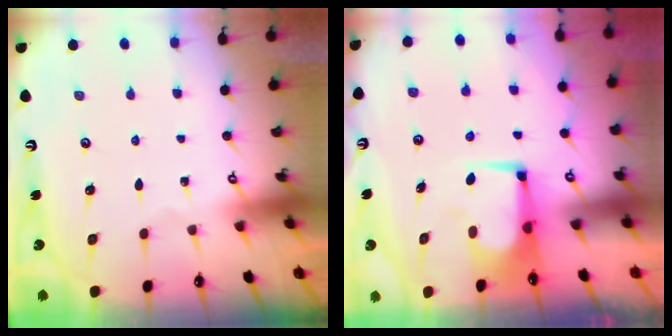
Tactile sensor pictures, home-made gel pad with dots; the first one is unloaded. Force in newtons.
{"total": 0.0}